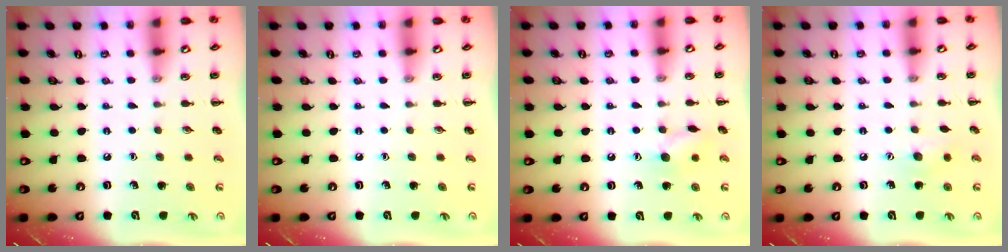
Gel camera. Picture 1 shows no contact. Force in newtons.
{"total": 0.0}
{"total": 7.6, "press": 7.6, "slide": 0.6}
{"total": 7.1, "press": 6.9, "slide": 1.7}